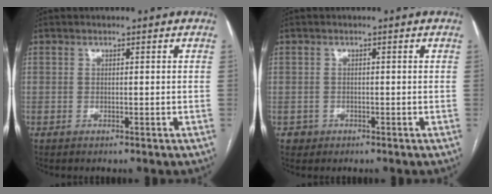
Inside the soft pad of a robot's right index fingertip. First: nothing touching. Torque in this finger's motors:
{"motor_torque": [-0.18, 0.22, -0.80, -0.17]}